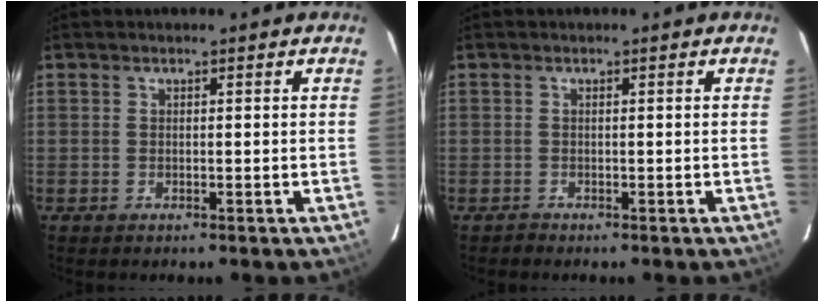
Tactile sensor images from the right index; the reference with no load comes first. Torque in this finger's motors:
{"motor_torque": [-0.11, 0.04, -0.13, -0.08]}